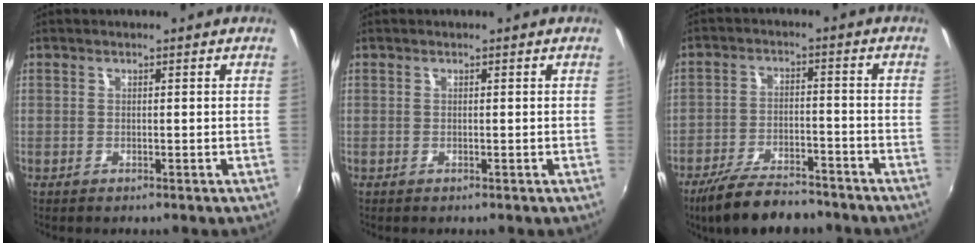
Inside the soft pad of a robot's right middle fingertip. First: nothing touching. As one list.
[{"total": 0.0}, {"total": 12.7, "force": [-10.2, 4.0, 6.2], "torque": [-0.138, -0.013, -0.169]}]